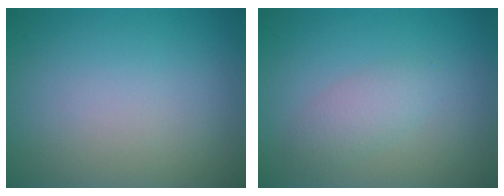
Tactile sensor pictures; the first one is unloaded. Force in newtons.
{"total": 2.0, "press": 1.9, "slide": 0.1}